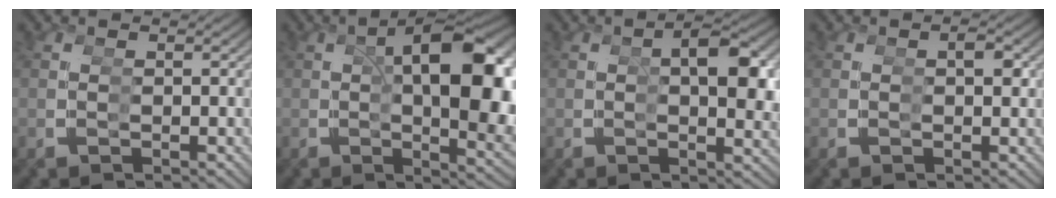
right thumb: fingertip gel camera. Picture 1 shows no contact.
{"total": 12.1, "force": [1.1, 4.2, 11.2], "torque": [-0.140, 0.009, 0.020]}
{"total": 3.9, "force": [0.9, 0.2, 3.8], "torque": [-0.042, 0.019, 0.011]}
{"total": 0.8, "force": [0.2, -0.7, 0.1], "torque": [-0.003, 0.010, 0.005]}